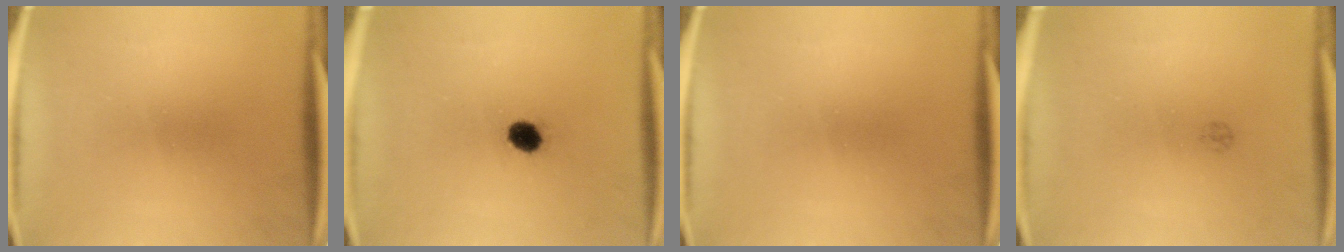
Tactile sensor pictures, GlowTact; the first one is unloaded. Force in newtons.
{"total": 4.4}
{"total": 0.0}
{"total": 1.0}